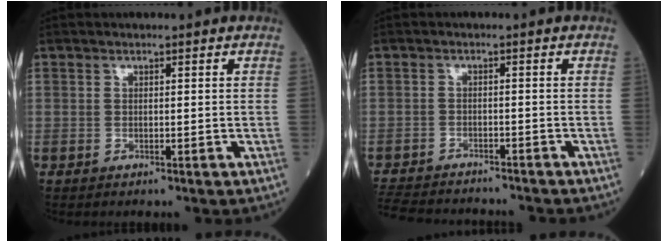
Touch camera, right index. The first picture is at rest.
{"total": 11.6, "force": [-10.6, 3.0, 3.5], "torque": [-0.079, -0.007, -0.157]}